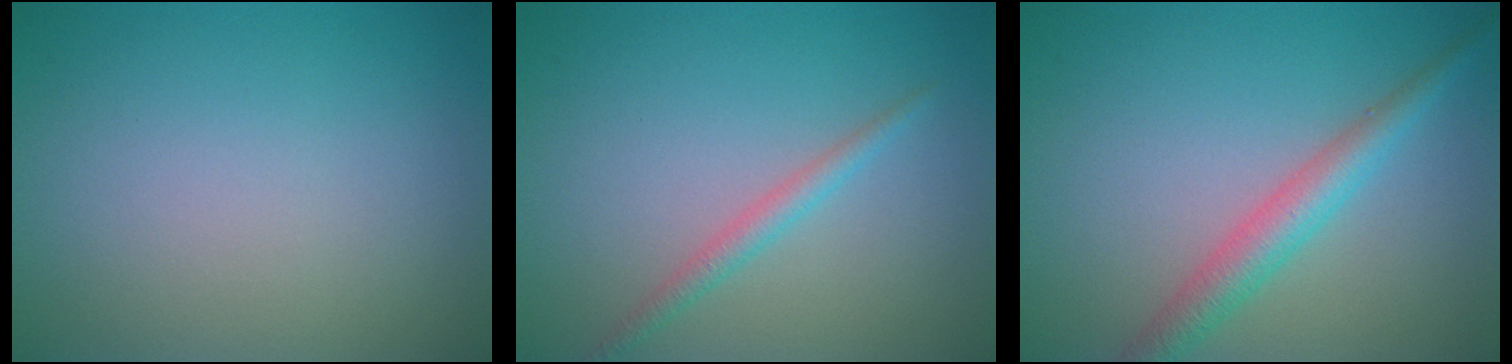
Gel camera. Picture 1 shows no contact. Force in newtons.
{"total": 1.6, "press": 1.6, "slide": 0.1}
{"total": 3.3, "press": 3.3, "slide": 0.1}